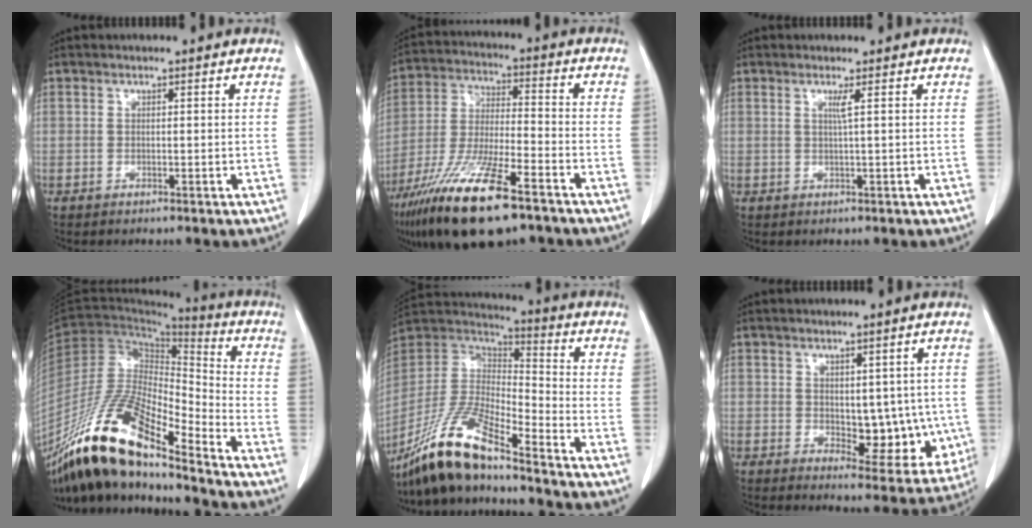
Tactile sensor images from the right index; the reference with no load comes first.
{"total": 18.0, "force": [-11.4, 3.2, 13.5], "torque": [-0.280, -0.041, -0.209]}
{"total": 1.3, "force": [0.4, -0.5, 1.1], "torque": [-0.027, -0.003, 0.010]}
{"total": 19.9, "force": [-15.2, 3.3, 12.4], "torque": [-0.254, -0.014, -0.286]}
{"total": 16.0, "force": [-12.6, 2.3, 9.6], "torque": [-0.193, -0.014, -0.240]}
{"total": 8.9, "force": [-0.4, 4.8, 7.5], "torque": [-0.075, -0.005, 0.013]}